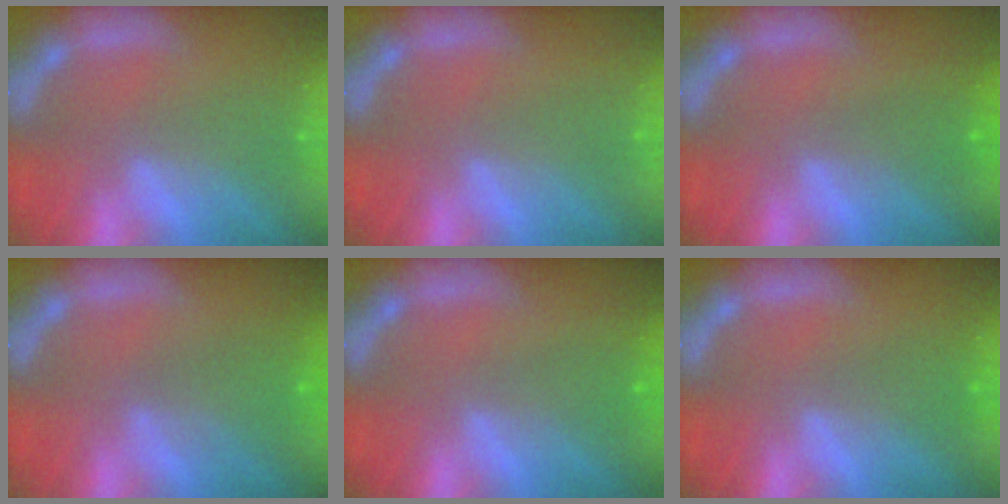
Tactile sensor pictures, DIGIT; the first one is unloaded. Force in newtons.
{"total": 0.0}
{"total": 1.5}
{"total": 3.0}
{"total": 1.5}
{"total": 1.5}